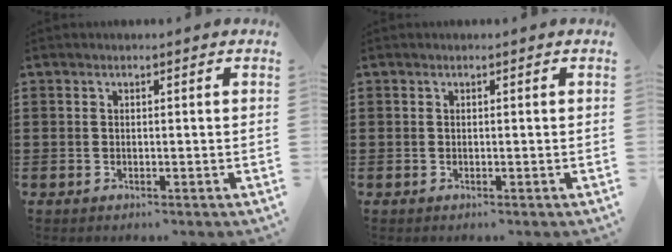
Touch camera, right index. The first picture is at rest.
{"total": 0.0}